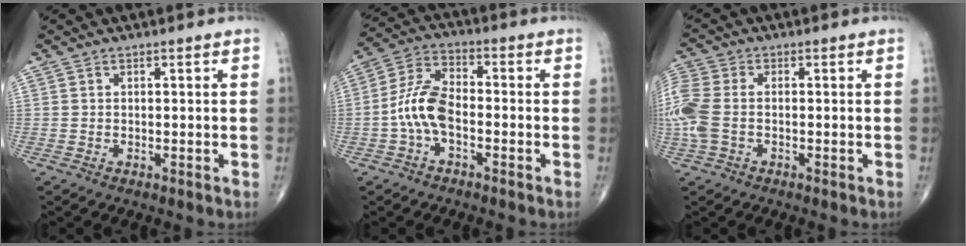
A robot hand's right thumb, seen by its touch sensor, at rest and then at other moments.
{"total": 8.7, "force": [-2.2, 4.7, 7.0], "torque": [-0.144, 0.035, -0.051]}
{"total": 8.7, "force": [-1.0, 5.4, 6.8], "torque": [-0.193, 0.015, -0.025]}